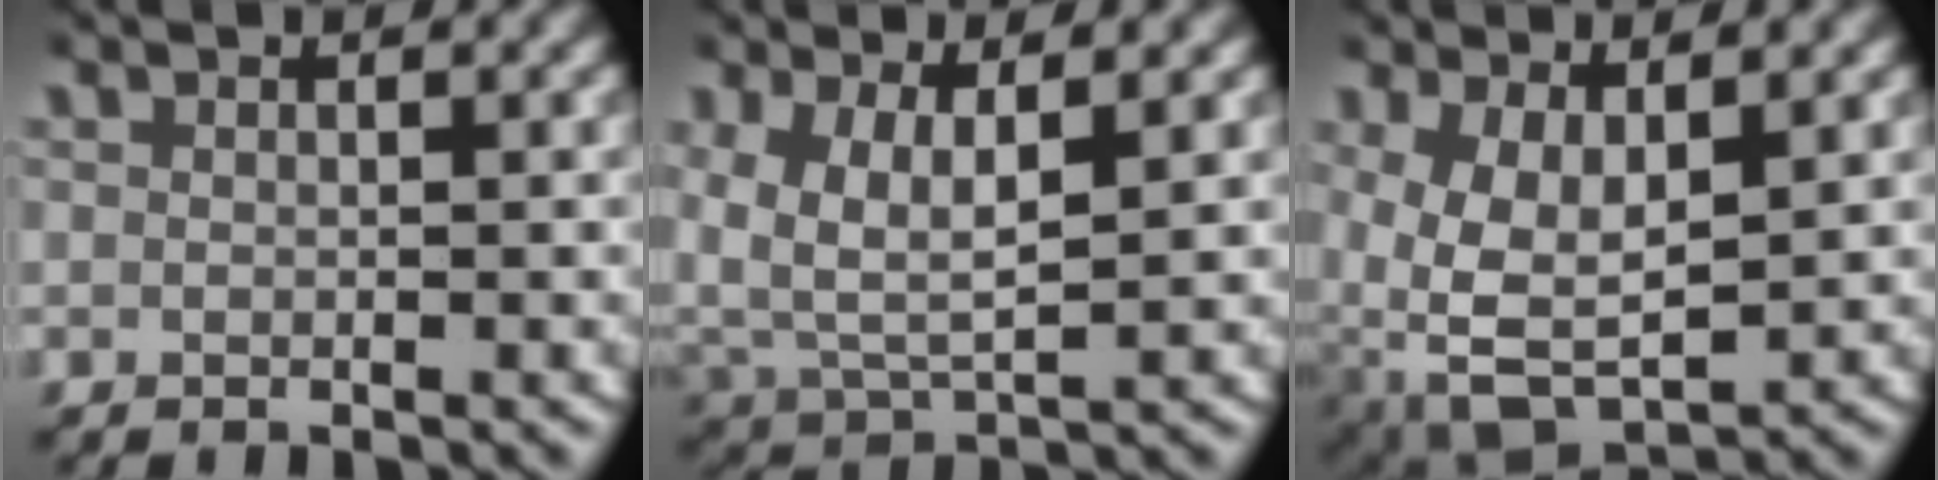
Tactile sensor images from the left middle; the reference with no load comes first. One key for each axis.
{"total": 5.6, "fx": 1.6, "fy": 3.7, "fz": 3.8, "tx": -0.096, "ty": -0.022, "tz": 0.039}
{"total": 6.2, "fx": -1.0, "fy": 4.2, "fz": 4.4, "tx": -0.112, "ty": -0.049, "tz": 0.005}